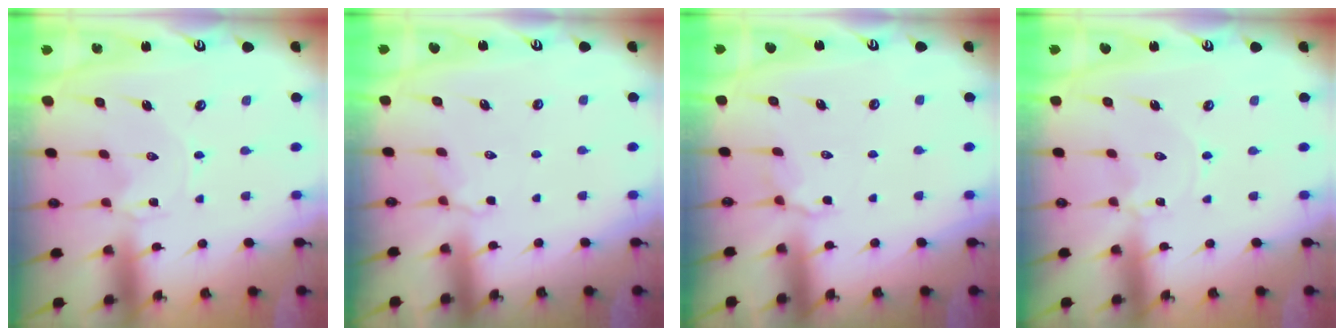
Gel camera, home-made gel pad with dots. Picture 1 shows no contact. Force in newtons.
{"total": 4.7, "press": 4.4, "slide": 1.5}
{"total": 5.1, "press": 4.8, "slide": 1.8}
{"total": 0.0}